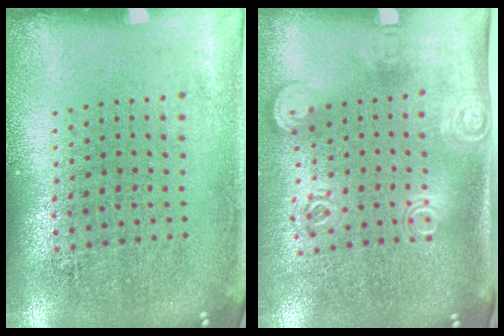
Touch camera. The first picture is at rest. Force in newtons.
{"total": 1.8, "press": 1.3, "slide": 1.2}